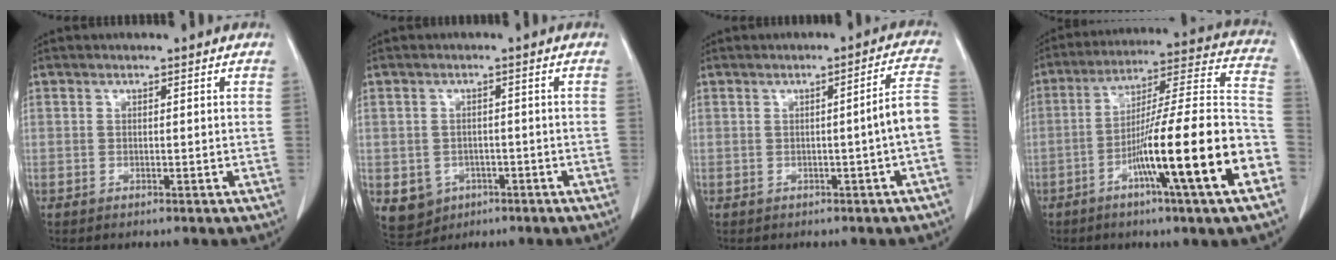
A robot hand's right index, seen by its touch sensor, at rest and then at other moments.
{"total": 5.5, "force": [-2.0, 4.9, 1.3], "torque": [-0.021, 0.003, -0.020]}
{"total": 5.3, "force": [-1.3, -0.8, 5.0], "torque": [-0.058, 0.011, -0.021]}
{"total": 21.3, "force": [-8.3, -0.5, 19.6], "torque": [-0.277, -0.005, -0.139]}